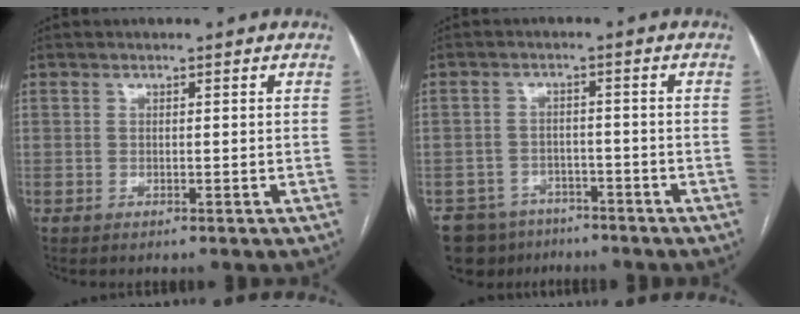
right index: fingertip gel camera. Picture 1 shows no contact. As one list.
[{"total": 8.1, "force": [-6.3, 5.0, 1.0], "torque": [-0.014, 0.006, -0.092]}]